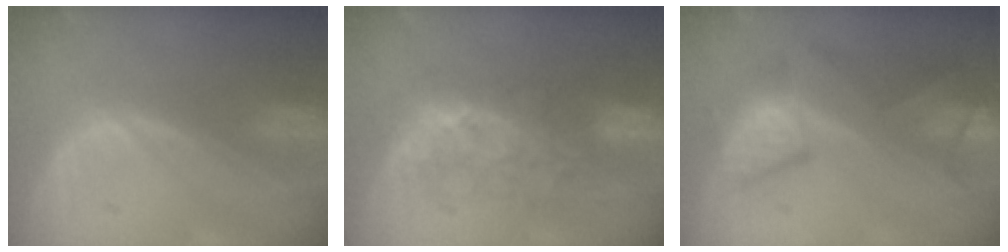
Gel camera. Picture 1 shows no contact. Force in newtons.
{"total": 8.2, "press": 8.0, "slide": 1.8}
{"total": 9.7, "press": 8.6, "slide": 4.6}